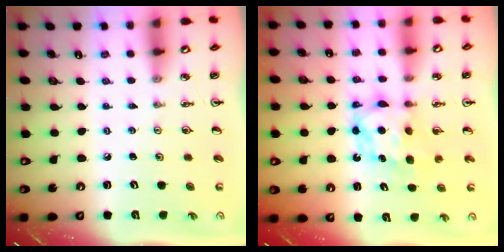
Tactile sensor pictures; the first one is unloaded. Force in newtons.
{"total": 6.6, "press": 6.6, "slide": 0.3}